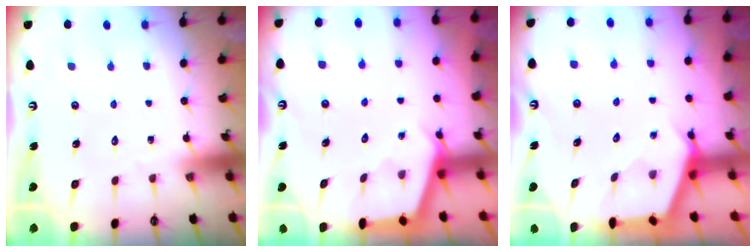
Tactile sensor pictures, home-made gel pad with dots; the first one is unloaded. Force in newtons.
{"total": 2.8, "press": 2.8, "slide": 0.3}
{"total": 2.7, "press": 2.7, "slide": 0.4}